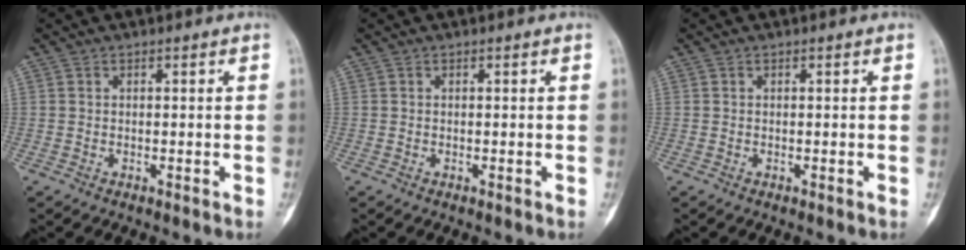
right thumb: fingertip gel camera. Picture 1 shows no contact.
{"total": 0.0}
{"total": 0.0}